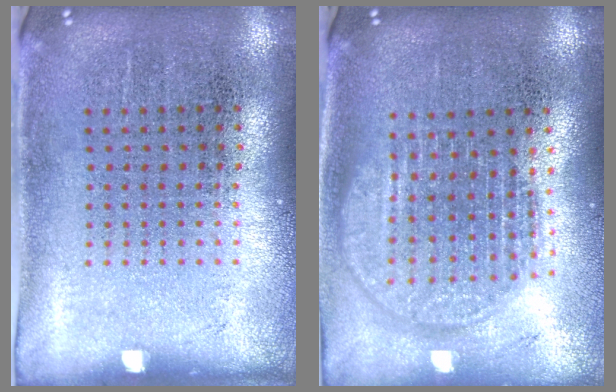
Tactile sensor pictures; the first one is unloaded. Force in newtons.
{"total": 1.8, "press": 1.5, "slide": 0.9}